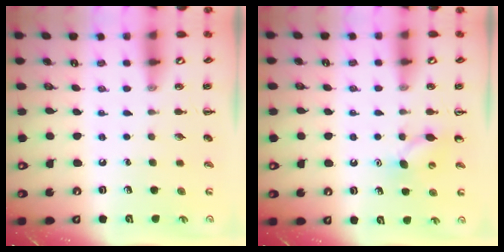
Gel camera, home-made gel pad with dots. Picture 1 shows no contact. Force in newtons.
{"total": 6.7, "press": 6.4, "slide": 1.7}